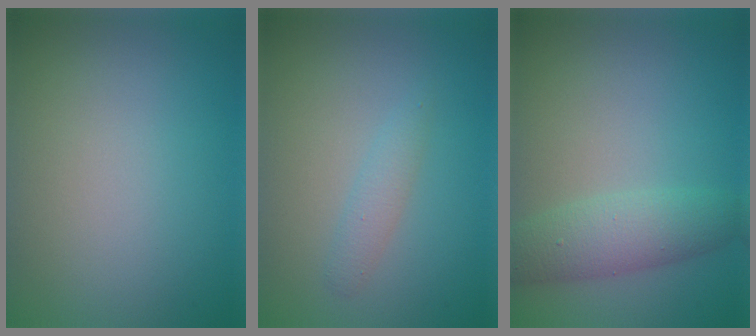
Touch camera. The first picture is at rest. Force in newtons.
{"total": 1.5, "press": 1.5, "slide": 0.0}
{"total": 3.9, "press": 3.9, "slide": 0.1}